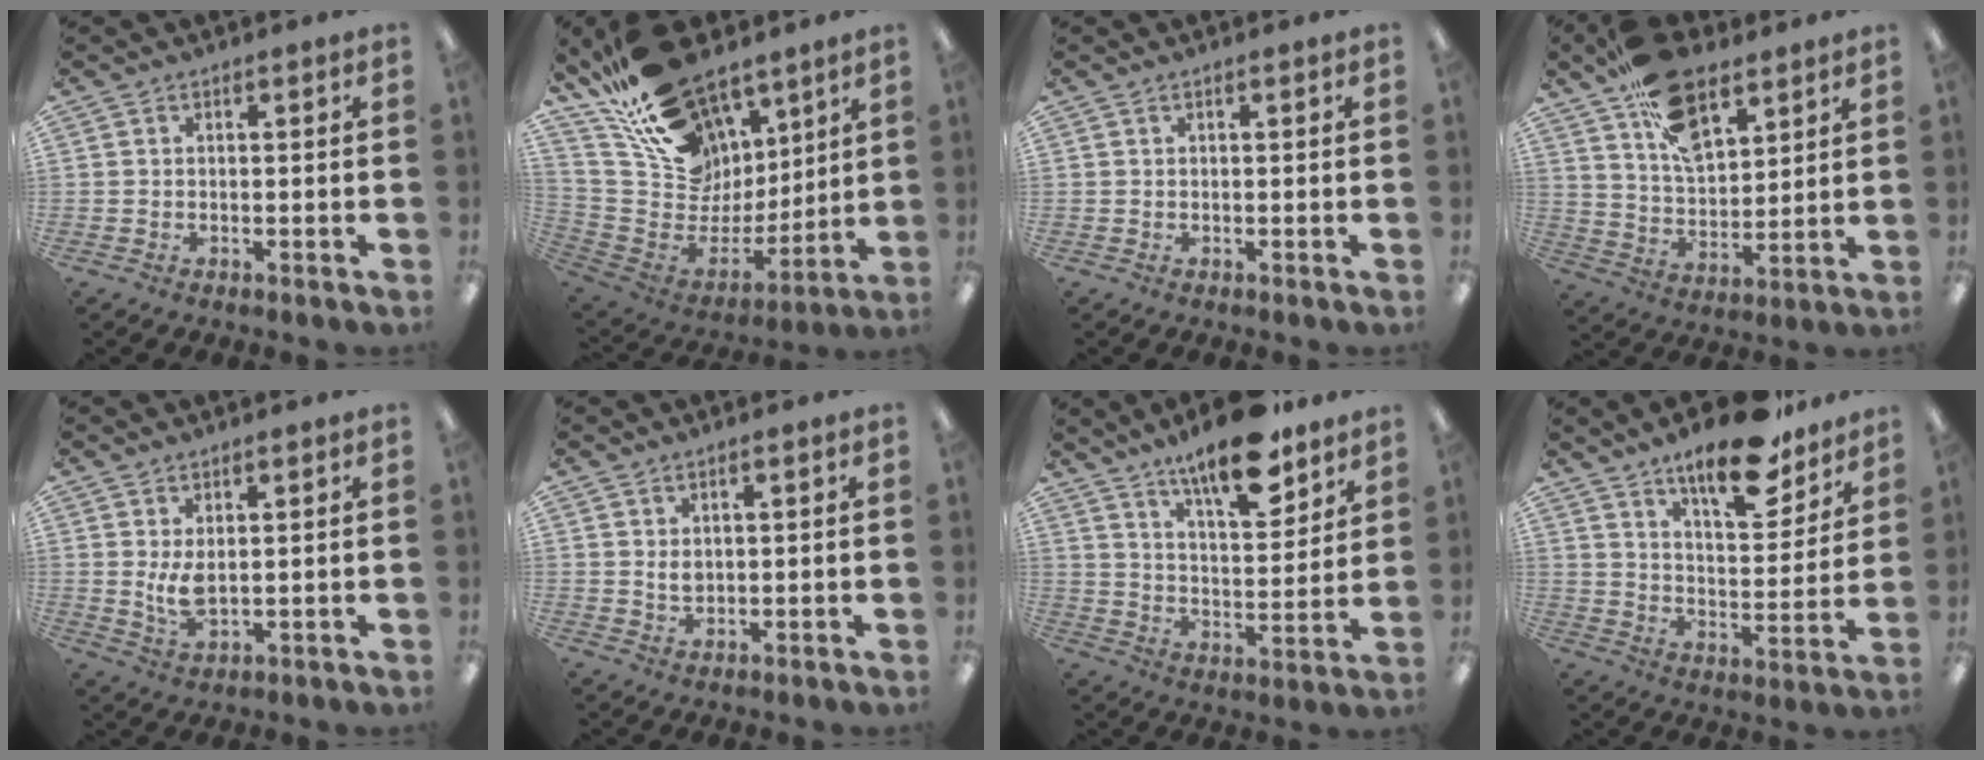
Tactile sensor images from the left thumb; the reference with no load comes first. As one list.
[{"total": 22.4, "force": [14.4, 13.8, 10.1], "torque": [-0.189, -0.095, 0.281]}, {"total": 0.0}, {"total": 16.1, "force": [10.1, 8.7, 9.2], "torque": [-0.152, -0.044, 0.185]}, {"total": 5.6, "force": [1.3, 2.6, 4.8], "torque": [-0.103, -0.008, 0.019]}, {"total": 2.2, "force": [0.9, 1.2, 1.6], "torque": [-0.034, 0.003, 0.014]}, {"total": 14.5, "force": [11.5, 4.1, 7.9], "torque": [-0.121, -0.071, 0.195]}, {"total": 16.6, "force": [12.5, 5.6, 9.4], "torque": [-0.137, -0.073, 0.208]}]